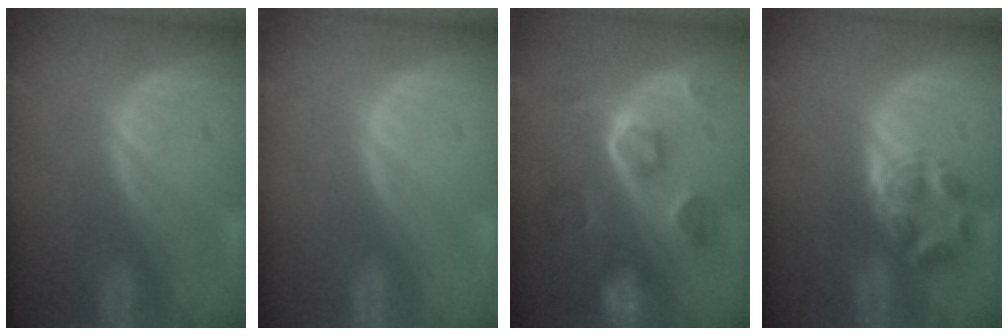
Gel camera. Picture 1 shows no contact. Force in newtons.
{"total": 0.0}
{"total": 8.6, "press": 7.7, "slide": 3.8}
{"total": 5.9, "press": 4.8, "slide": 3.4}